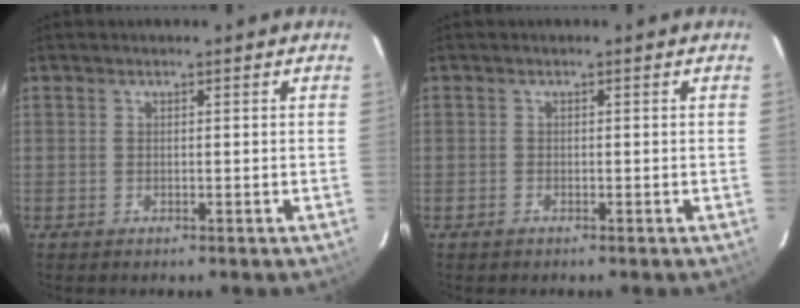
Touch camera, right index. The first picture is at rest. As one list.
[{"total": 0.7, "force": [-0.6, 0.4, 0.1], "torque": [-0.004, 0.001, -0.012]}]